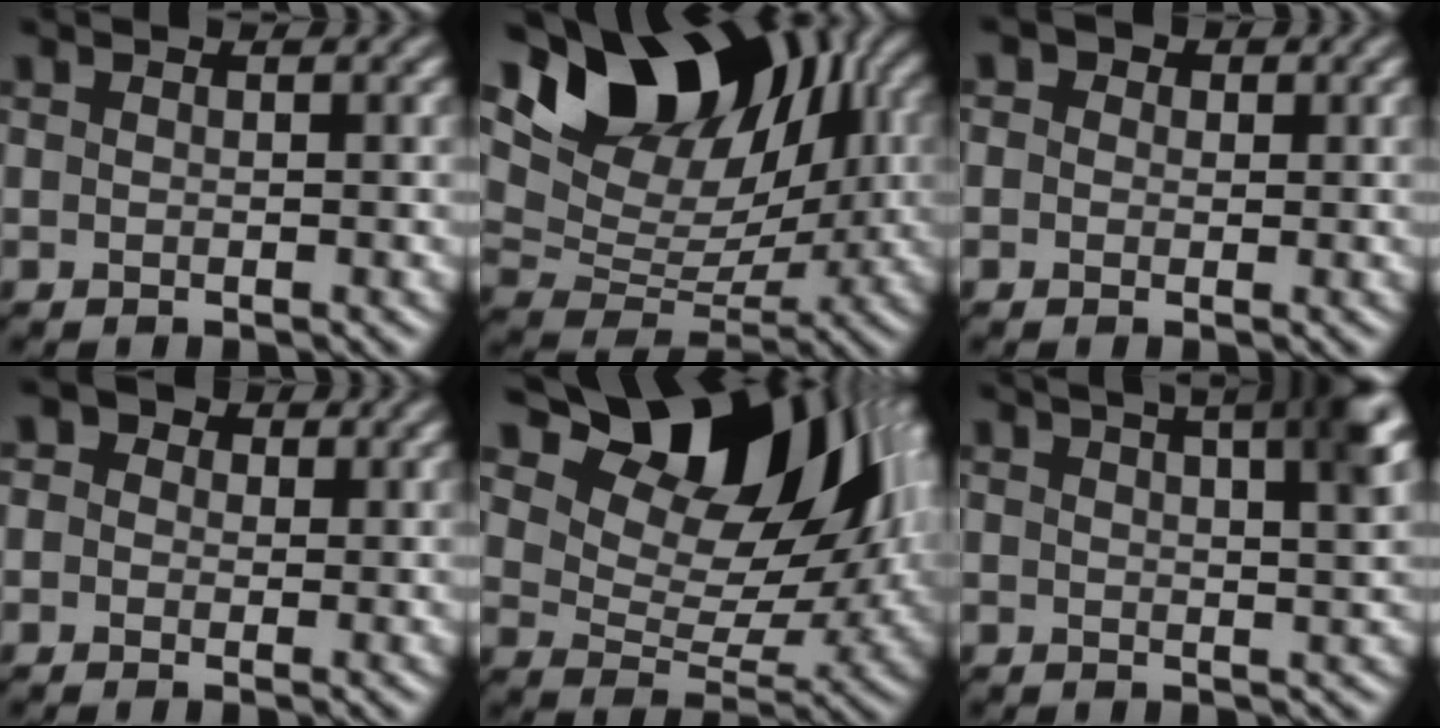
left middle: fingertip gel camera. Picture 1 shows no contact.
{"total": 13.3, "force": [6.2, 7.8, 8.8], "torque": [-0.139, 0.023, 0.104]}
{"total": 3.6, "force": [1.6, 2.9, 1.4], "torque": [0.005, 0.026, -0.017]}
{"total": 4.2, "force": [1.6, 3.5, 1.6], "torque": [-0.001, 0.029, -0.016]}
{"total": 13.5, "force": [6.7, 7.8, 8.8], "torque": [-0.129, 0.012, 0.115]}
{"total": 7.5, "force": [3.5, 2.9, 6.0], "torque": [-0.048, 0.044, 0.032]}